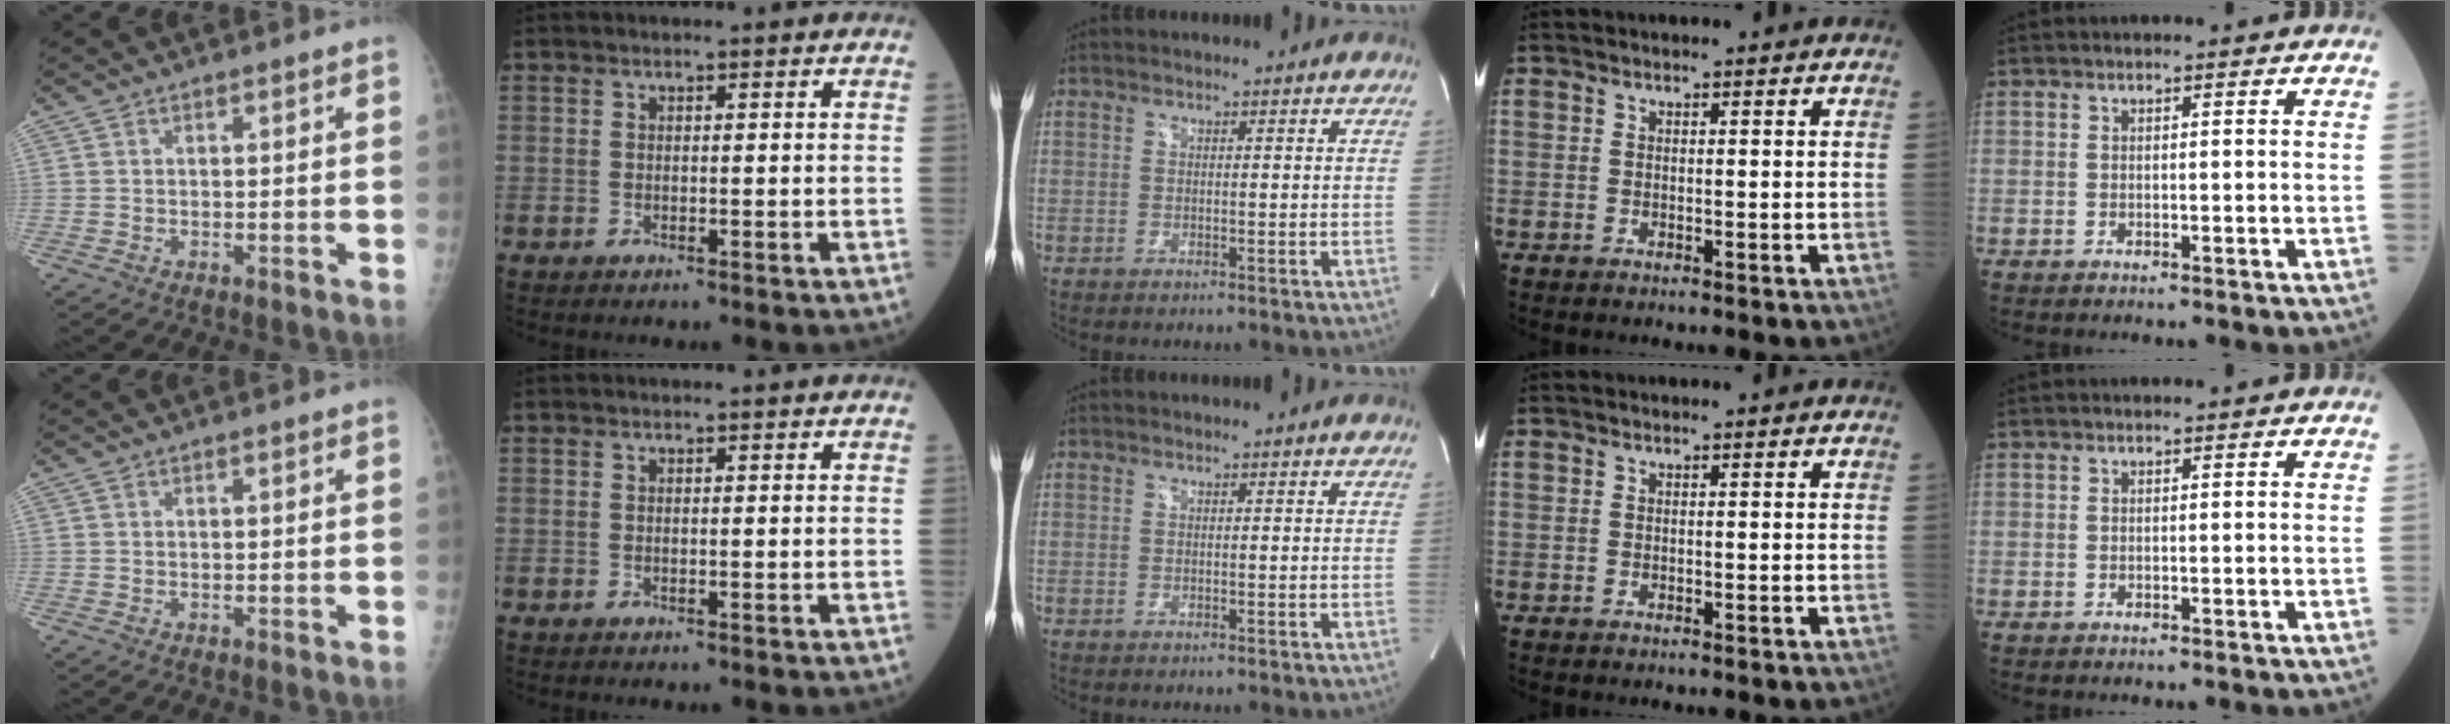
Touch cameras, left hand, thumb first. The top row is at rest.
{}